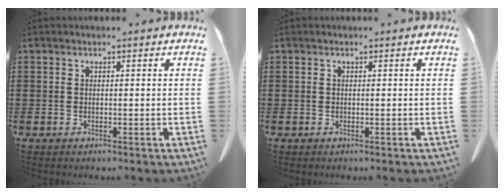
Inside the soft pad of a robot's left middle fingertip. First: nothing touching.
{"total": 0.0}